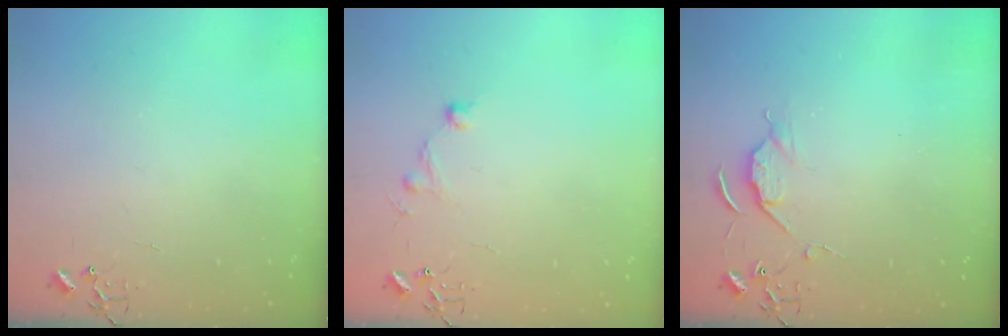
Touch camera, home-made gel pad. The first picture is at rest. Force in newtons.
{"total": 9.6, "press": 9.6, "slide": 0.8}
{"total": 5.2, "press": 5.2, "slide": 0.7}